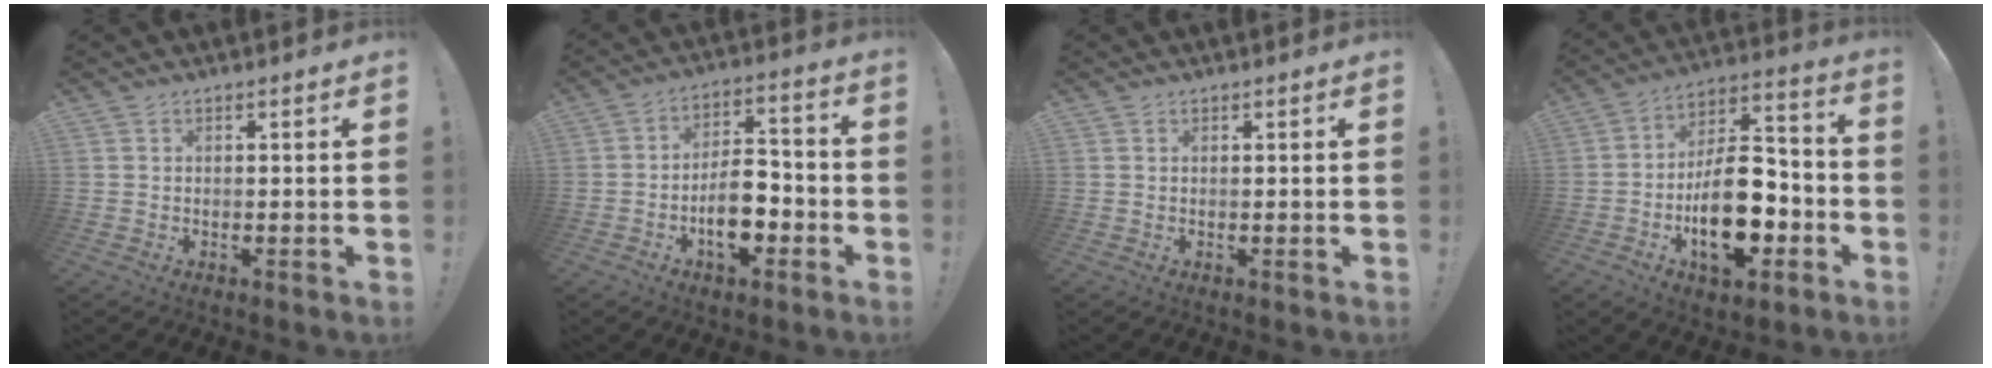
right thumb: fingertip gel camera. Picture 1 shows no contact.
{"total": 11.4, "force": [-4.4, 7.1, 7.8], "torque": [-0.126, 0.031, -0.077]}
{"total": 0.5, "force": [0.4, 0.3, -0.1], "torque": [0.007, -0.002, 0.007]}
{"total": 20.5, "force": [-6.5, 11.7, 15.5], "torque": [-0.253, 0.049, -0.095]}